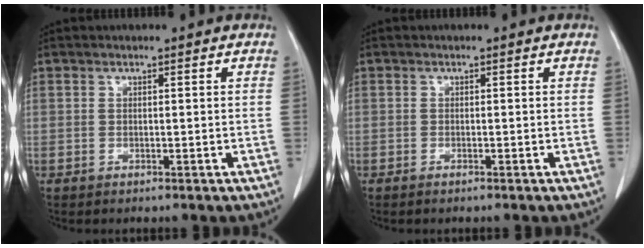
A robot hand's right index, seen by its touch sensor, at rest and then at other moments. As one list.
[{"total": 0.7, "force": [-0.6, 0.1, 0.3], "torque": [-0.012, -0.001, -0.008]}]